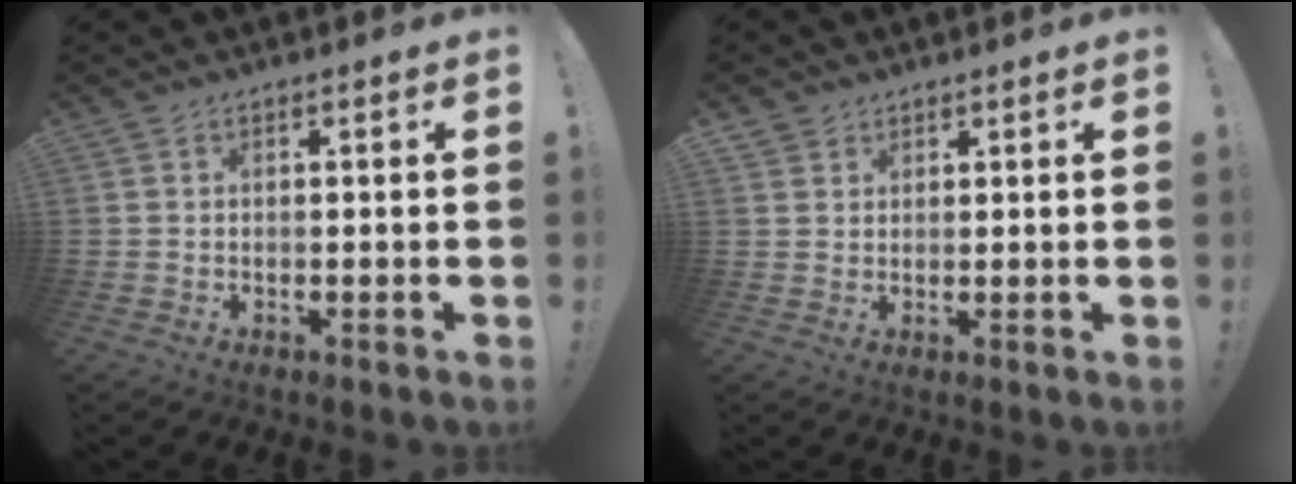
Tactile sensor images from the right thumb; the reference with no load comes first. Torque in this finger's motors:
{"motor_torque": [-0.01, 0.03, 0.25, 0.19, 0.10]}